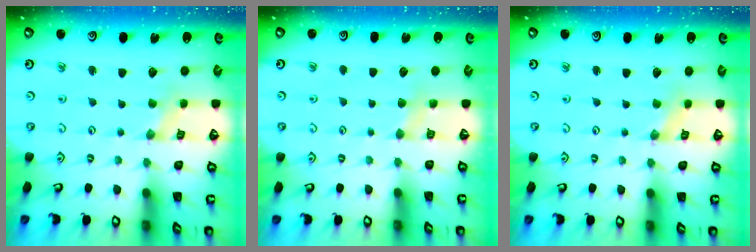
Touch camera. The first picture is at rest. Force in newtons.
{"total": 3.2, "press": 3.1, "slide": 0.6}
{"total": 0.0}